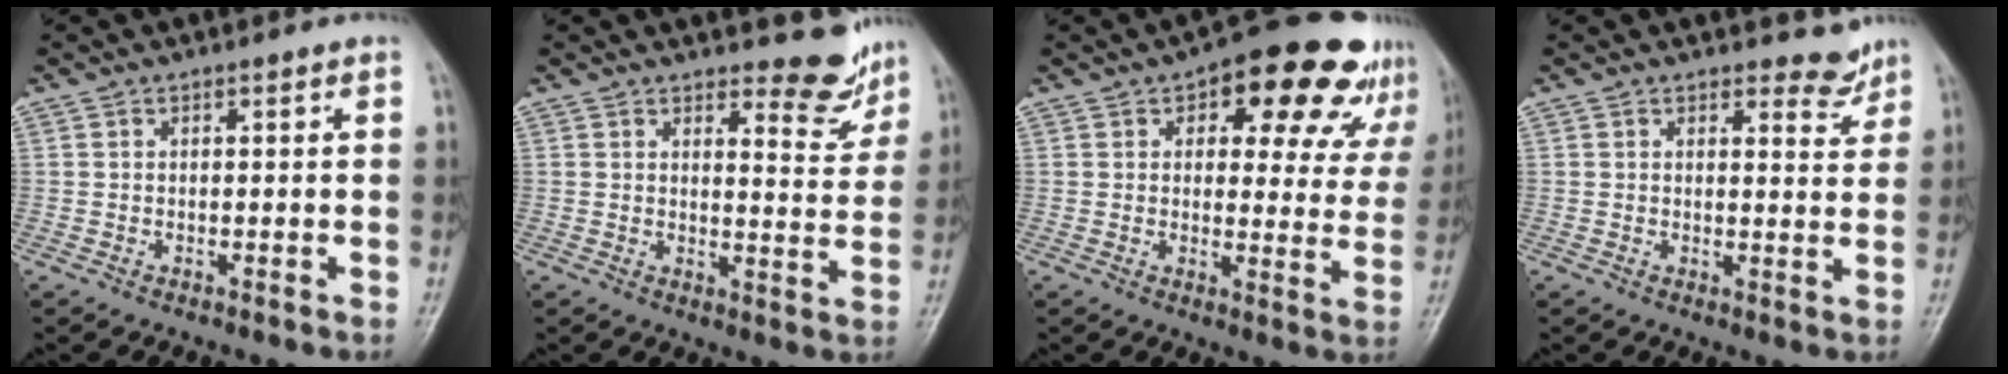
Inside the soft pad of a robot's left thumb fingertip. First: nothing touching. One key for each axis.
{"total": 6.8, "fx": 5.9, "fy": 2.3, "fz": 2.7, "tx": -0.009, "ty": -0.055, "tz": 0.074}
{"total": 17.9, "fx": 10.1, "fy": 8.4, "fz": 12.1, "tx": -0.100, "ty": -0.019, "tz": 0.121}
{"total": 3.5, "fx": 3.1, "fy": 1.4, "fz": 0.8, "tx": 0.006, "ty": -0.028, "tz": 0.036}